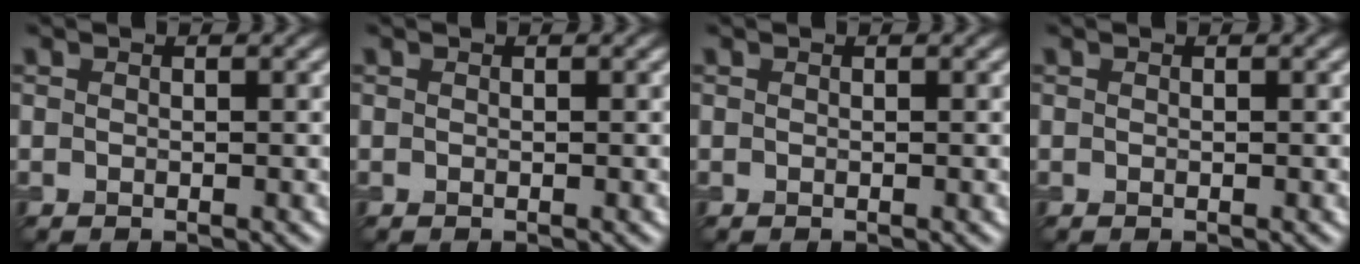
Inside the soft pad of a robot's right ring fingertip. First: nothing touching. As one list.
[{"total": 0.0}, {"total": 0.0}, {"total": 0.0}]